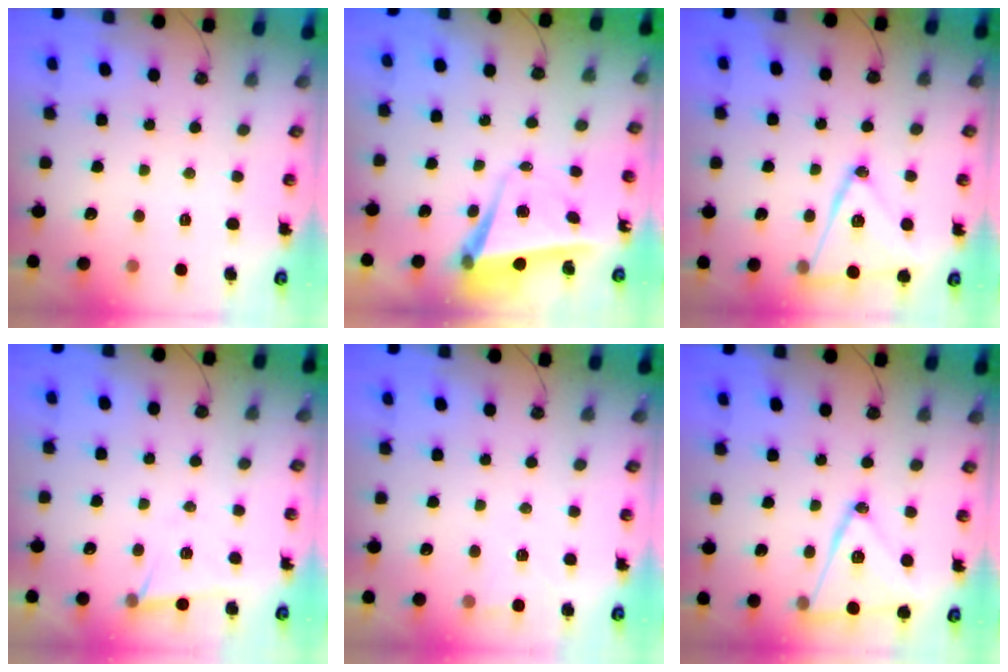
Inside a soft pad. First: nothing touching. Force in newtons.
{"total": 5.8, "press": 5.7, "slide": 1.0}
{"total": 16.2, "press": 15.9, "slide": 3.4}
{"total": 5.6, "press": 4.2, "slide": 3.7}
{"total": 3.6, "press": 3.1, "slide": 1.8}
{"total": 16.2, "press": 15.9, "slide": 3.4}